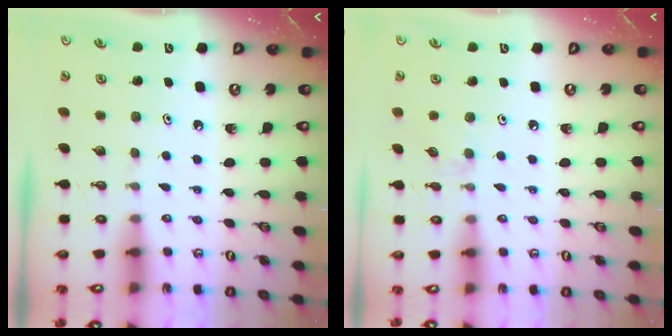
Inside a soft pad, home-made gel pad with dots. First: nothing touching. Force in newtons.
{"total": 2.9, "press": 2.9, "slide": 0.3}